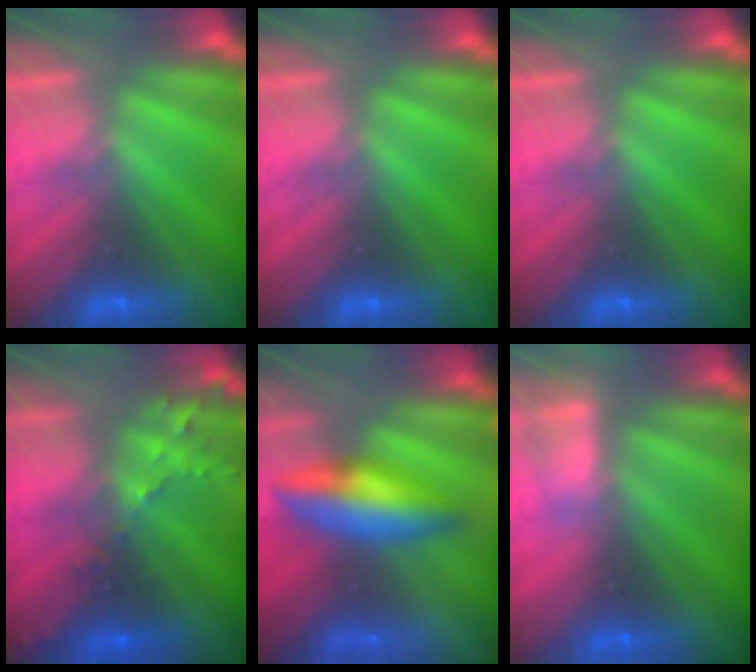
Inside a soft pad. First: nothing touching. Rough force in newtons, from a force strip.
{"total": 0.0}
{"total": 0.0}
{"total": 7.9}
{"total": 7.5}
{"total": 2.8}